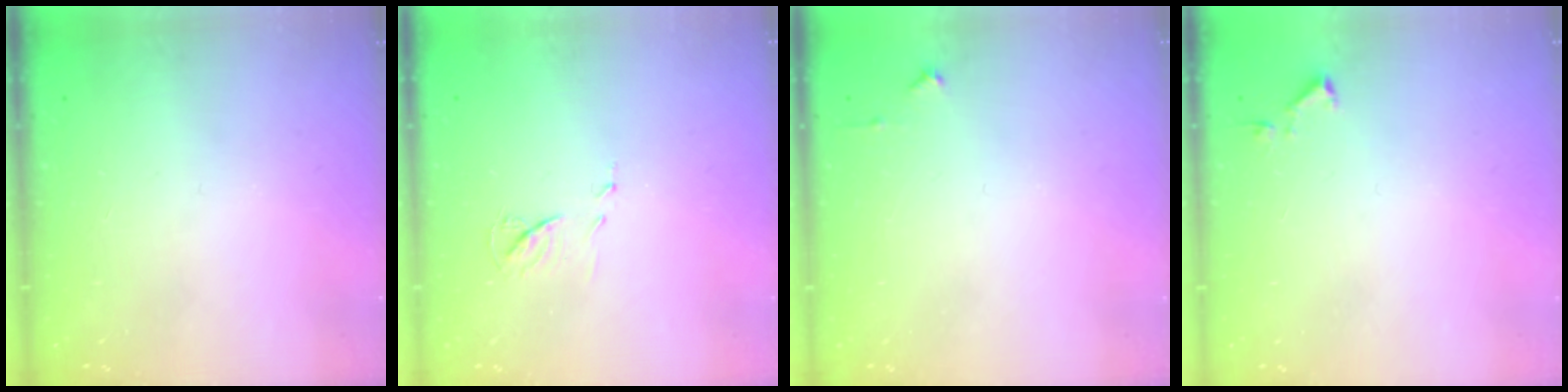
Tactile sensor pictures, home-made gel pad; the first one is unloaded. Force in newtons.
{"total": 5.8, "press": 5.8, "slide": 0.5}
{"total": 3.0, "press": 3.0, "slide": 0.4}
{"total": 3.5, "press": 3.4, "slide": 0.6}